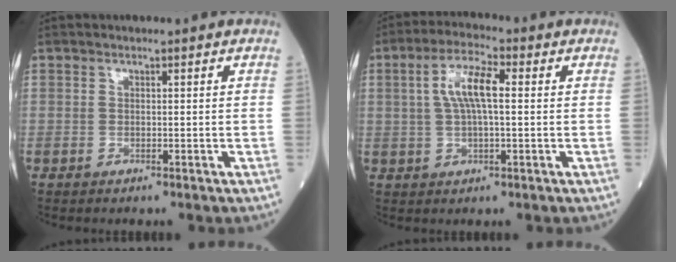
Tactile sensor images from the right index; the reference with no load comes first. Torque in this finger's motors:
{"motor_torque": [0.42, 0.25, 0.20, 0.10]}